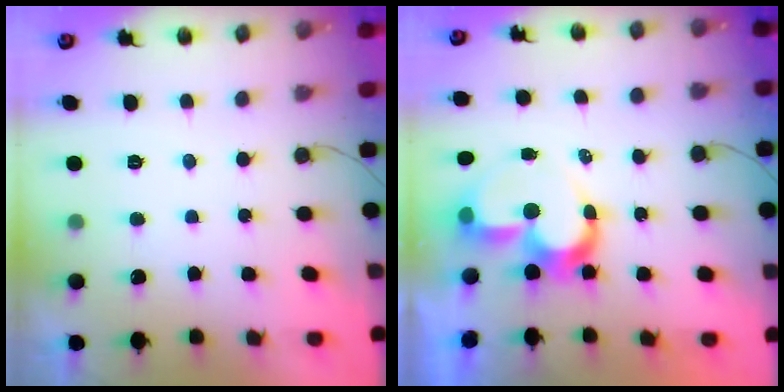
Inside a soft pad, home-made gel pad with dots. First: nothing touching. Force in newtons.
{"total": 10.0, "press": 9.9, "slide": 0.7}